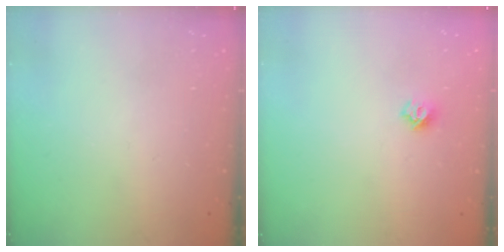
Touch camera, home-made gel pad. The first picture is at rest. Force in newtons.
{"total": 5.7, "press": 5.7, "slide": 0.5}